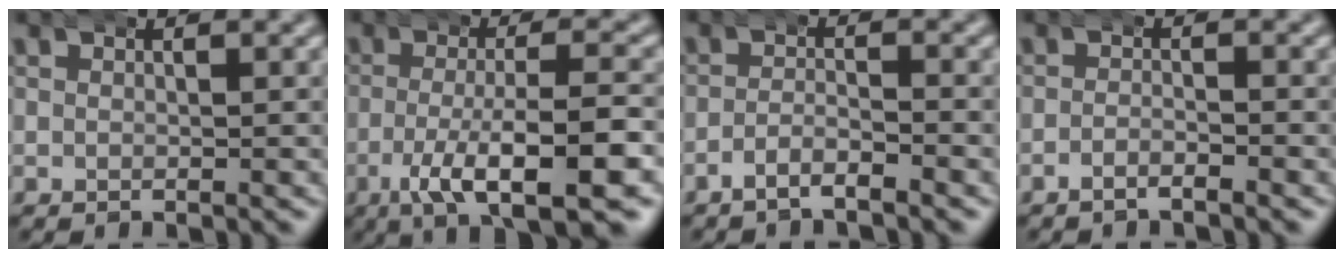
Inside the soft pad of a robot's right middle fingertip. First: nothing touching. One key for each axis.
{"total": 9.2, "fx": -4.2, "fy": 3.0, "fz": 7.5, "tx": -0.136, "ty": -0.030, "tz": -0.051}
{"total": 2.8, "fx": -2.6, "fy": 0.2, "fz": 0.9, "tx": -0.007, "ty": -0.003, "tz": -0.048}
{"total": 2.1, "fx": -2.0, "fy": -0.2, "fz": 0.6, "tx": -0.004, "ty": -0.002, "tz": -0.037}